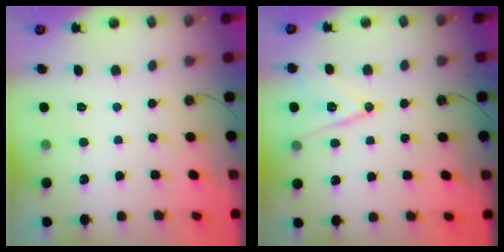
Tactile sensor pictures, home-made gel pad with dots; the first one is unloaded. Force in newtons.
{"total": 11.9, "press": 11.5, "slide": 3.2}